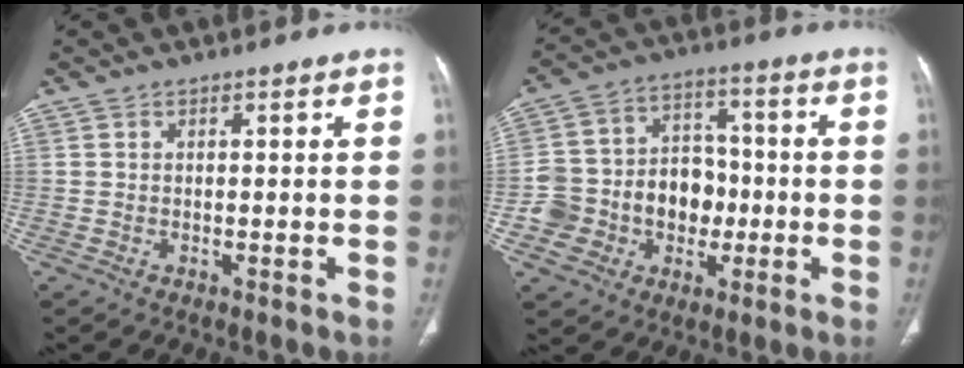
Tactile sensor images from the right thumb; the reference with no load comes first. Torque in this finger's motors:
{"motor_torque": [1.41, 1.12, 0.90, -0.36, 0.08]}